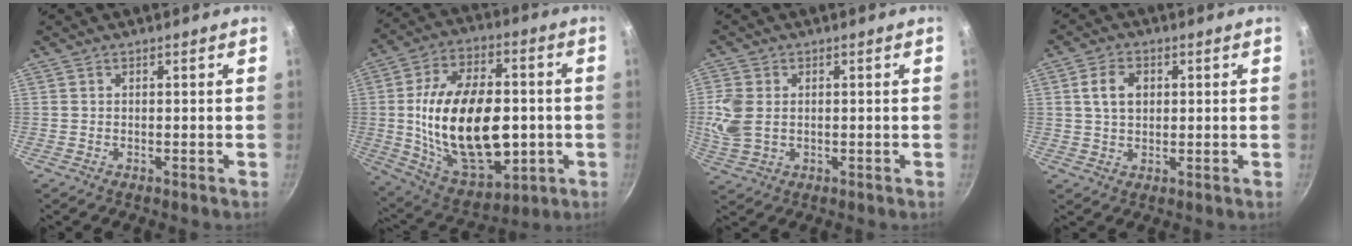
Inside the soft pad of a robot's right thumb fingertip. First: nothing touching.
{"total": 27.7, "force": [-1.2, 16.4, 22.3], "torque": [-0.367, 0.012, -0.005]}
{"total": 6.8, "force": [0.5, 4.8, 4.7], "torque": [-0.103, -0.001, 0.013]}
{"total": 5.6, "force": [1.2, 3.9, 3.7], "torque": [-0.051, 0.004, 0.020]}